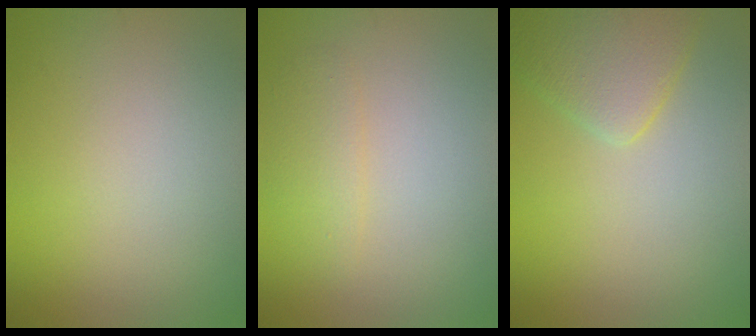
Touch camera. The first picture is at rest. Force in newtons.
{"total": 1.6, "press": 1.6, "slide": 0.0}
{"total": 3.9, "press": 3.9, "slide": 0.2}